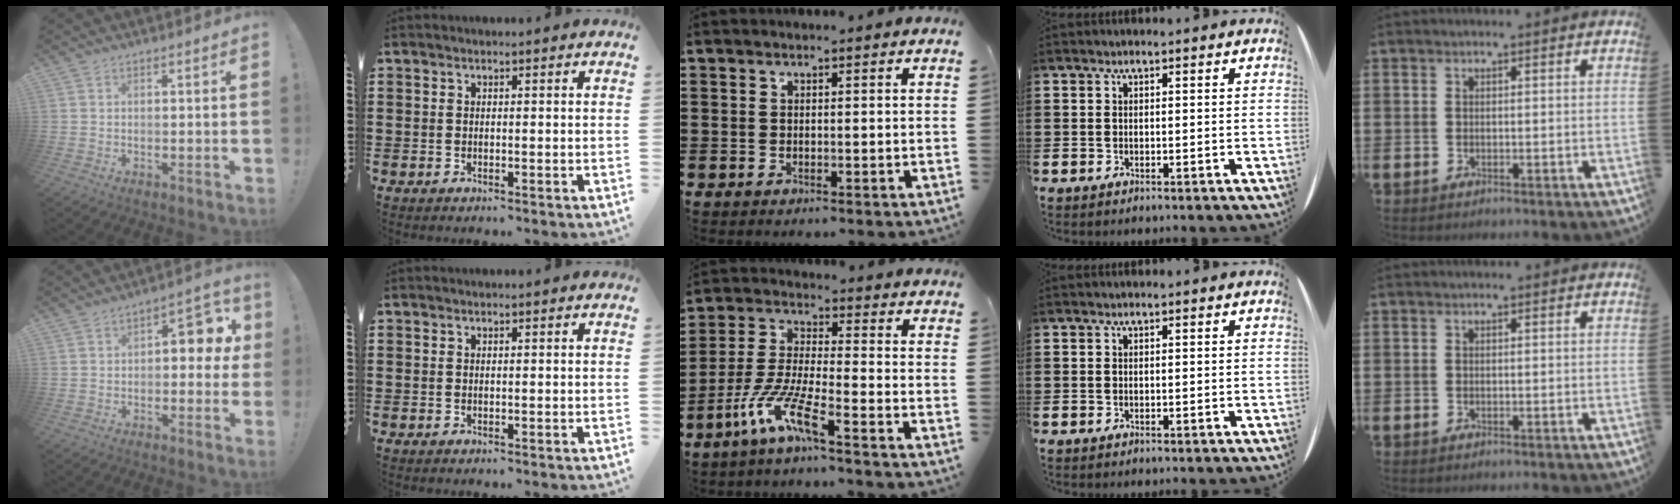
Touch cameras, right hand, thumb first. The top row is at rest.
{"thumb": {"total": 8.5, "force": [1.2, 5.0, 6.8], "torque": [-0.072, -0.007, 0.016]}, "middle": {"total": 8.8, "force": [-5.9, 1.0, 6.4], "torque": [-0.150, -0.014, -0.117]}}